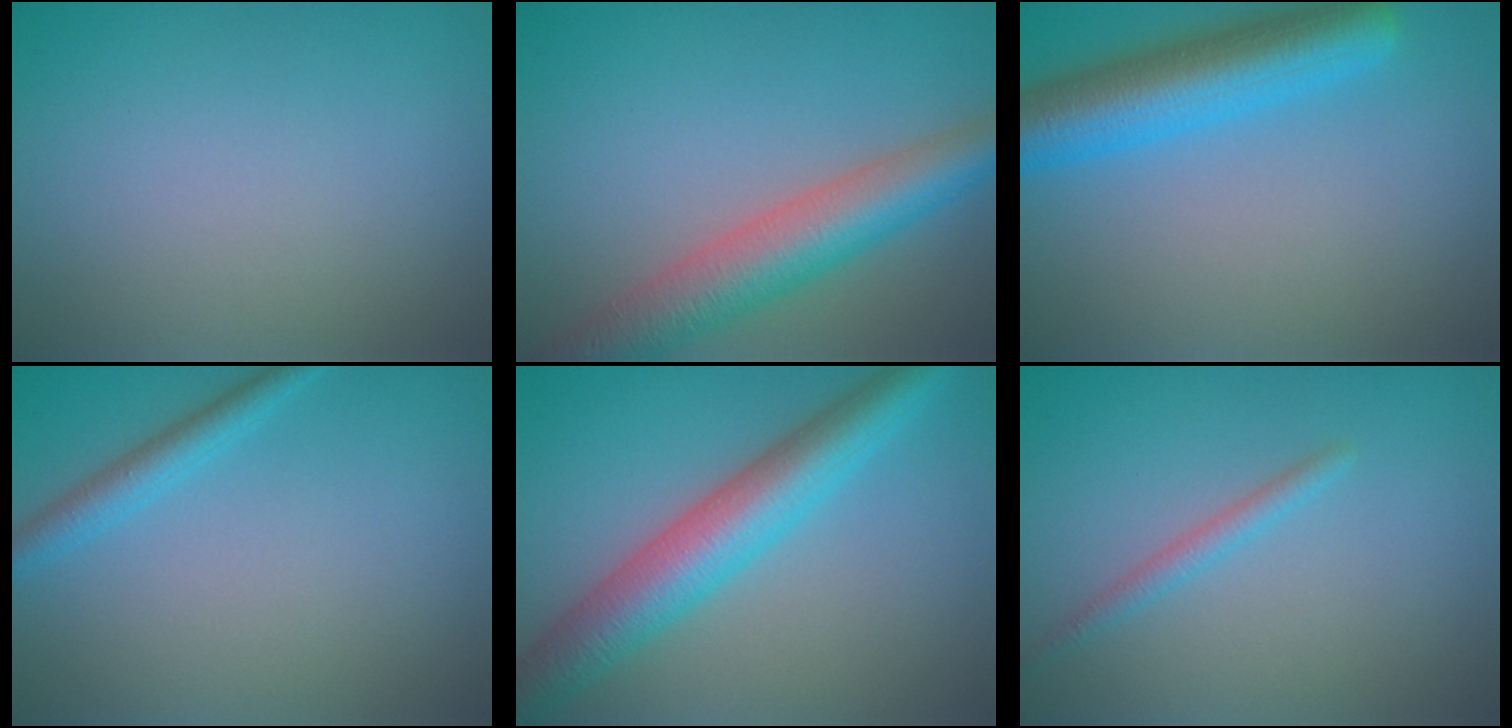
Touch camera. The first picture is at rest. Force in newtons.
{"total": 7.0, "press": 7.0, "slide": 0.4}
{"total": 7.3, "press": 7.3, "slide": 0.2}
{"total": 2.2, "press": 2.2, "slide": 0.1}
{"total": 7.2, "press": 7.2, "slide": 0.1}
{"total": 1.4, "press": 1.4, "slide": 0.1}